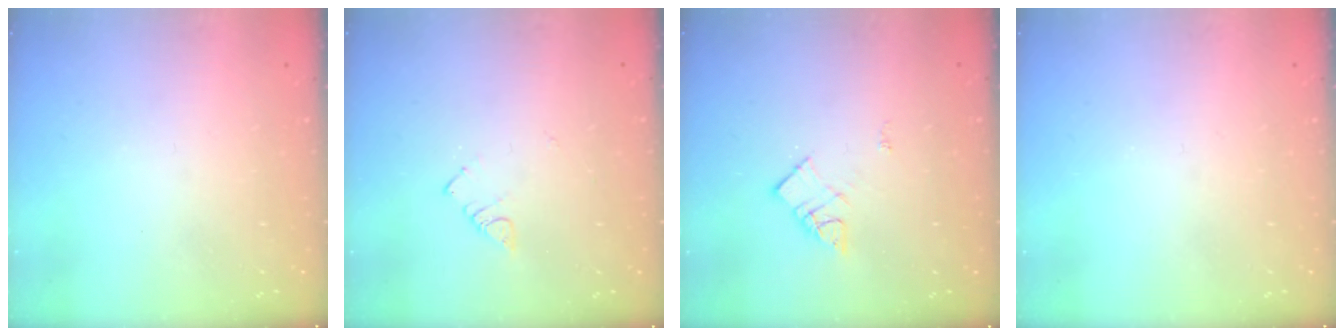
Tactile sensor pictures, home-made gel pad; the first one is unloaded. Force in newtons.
{"total": 3.0, "press": 2.9, "slide": 0.4}
{"total": 6.9, "press": 6.9, "slide": 0.3}
{"total": 0.0}